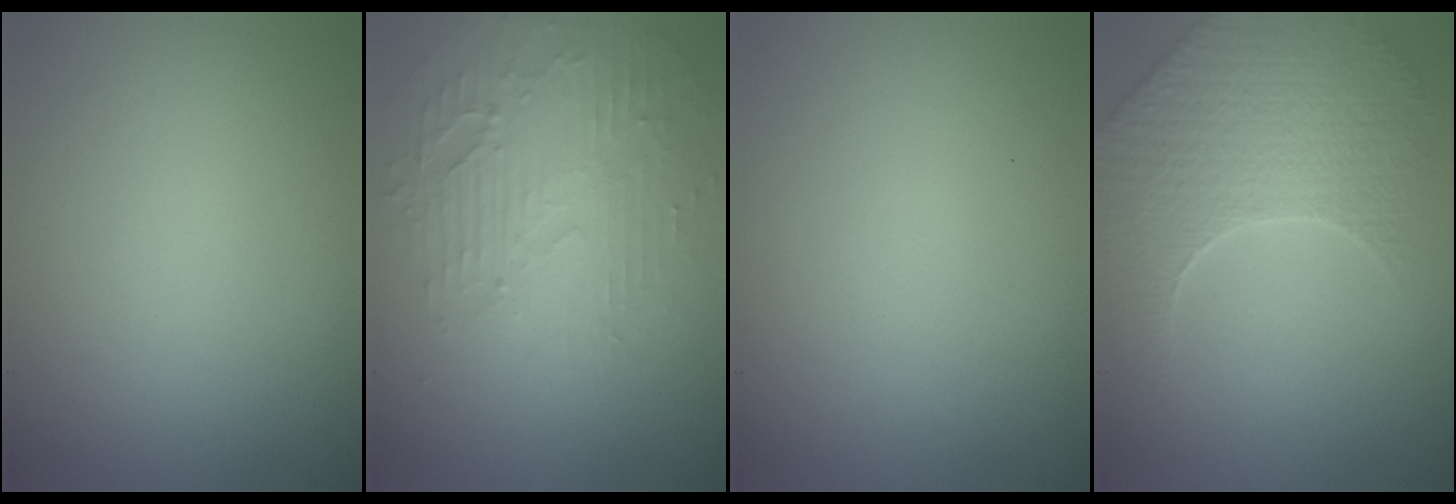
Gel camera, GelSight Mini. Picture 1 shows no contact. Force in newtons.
{"total": 3.9, "press": 3.3, "slide": 2.1}
{"total": 0.0}
{"total": 5.1, "press": 4.7, "slide": 2.1}